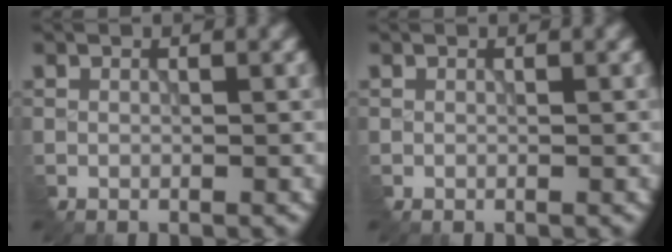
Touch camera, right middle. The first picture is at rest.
{"total": 0.0}